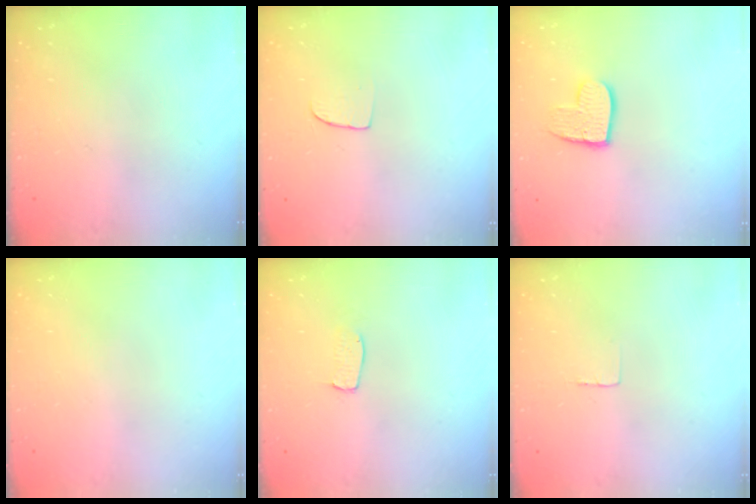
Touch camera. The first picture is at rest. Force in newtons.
{"total": 5.5, "press": 5.5, "slide": 0.3}
{"total": 9.2, "press": 9.2, "slide": 0.6}
{"total": 0.0}
{"total": 3.3, "press": 3.3, "slide": 0.2}
{"total": 2.3, "press": 2.3, "slide": 0.1}